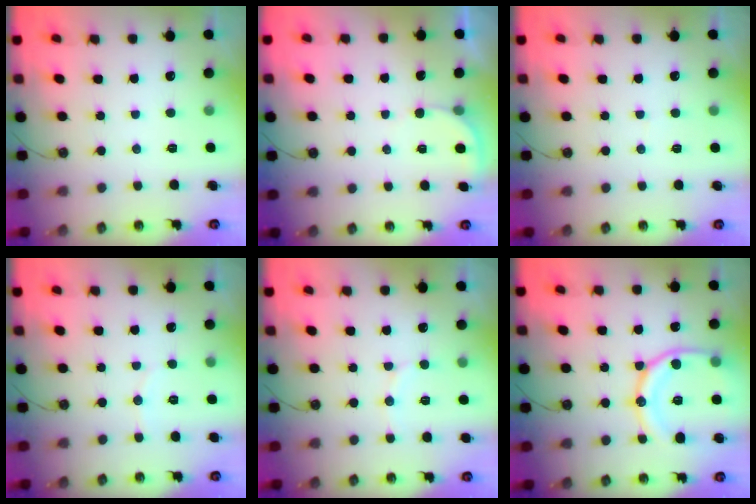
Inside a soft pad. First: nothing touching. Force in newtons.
{"total": 2.9, "press": 2.9, "slide": 0.2}
{"total": 1.8, "press": 1.7, "slide": 0.1}
{"total": 2.7, "press": 2.7, "slide": 0.3}
{"total": 7.1, "press": 6.9, "slide": 1.4}
{"total": 17.2, "press": 17.1, "slide": 1.8}